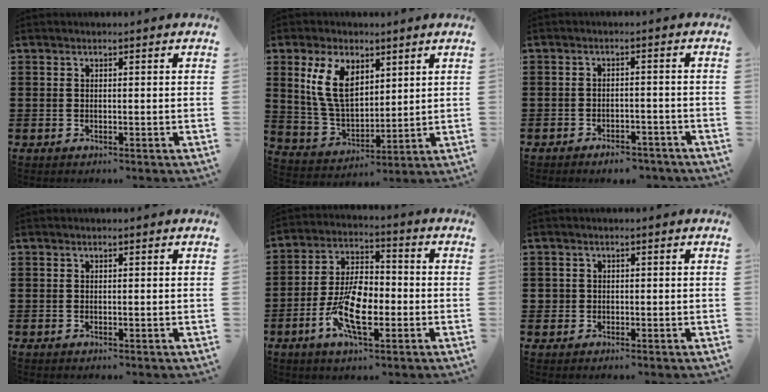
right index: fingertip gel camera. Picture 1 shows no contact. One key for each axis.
{"total": 10.1, "fx": 4.2, "fy": 5.7, "fz": 7.2, "tx": -0.170, "ty": 0.013, "tz": 0.077}
{"total": 2.8, "fx": -2.7, "fy": 0.5, "fz": 0.5, "tx": -0.014, "ty": 0.001, "tz": -0.054}
{"total": 0.0}
{"total": 10.1, "fx": -3.4, "fy": 4.6, "fz": 8.3, "tx": -0.185, "ty": -0.005, "tz": -0.065}
{"total": 1.0, "fx": -0.1, "fy": 1.0, "fz": 0.2, "tx": -0.007, "ty": 0.005, "tz": -0.004}